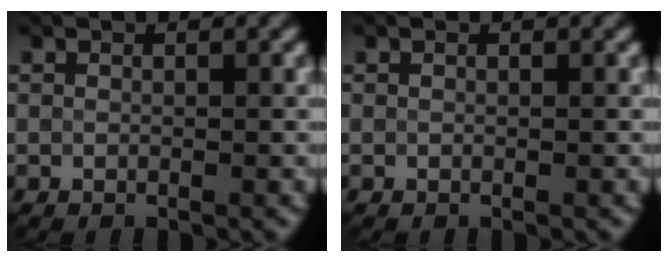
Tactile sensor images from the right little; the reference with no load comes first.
{"total": 0.0}